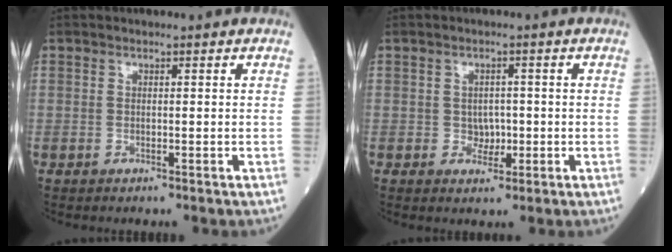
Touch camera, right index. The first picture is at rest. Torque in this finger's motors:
{"motor_torque": [-0.24, 0.00, -0.06, -0.01]}